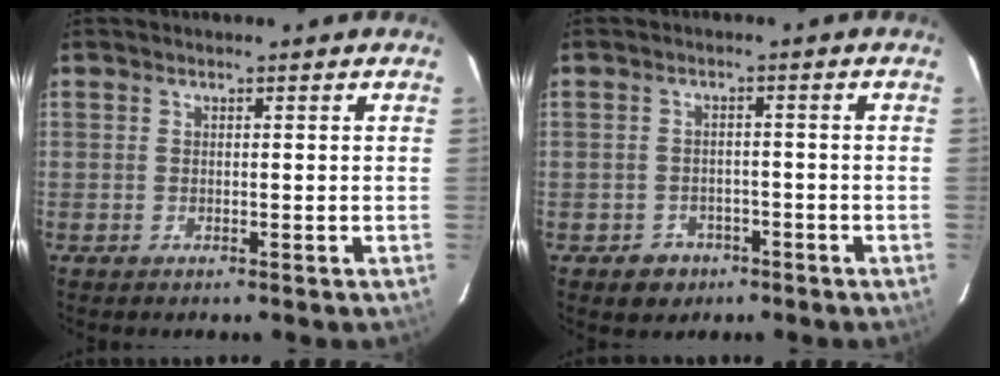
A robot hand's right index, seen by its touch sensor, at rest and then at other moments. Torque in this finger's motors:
{"motor_torque": [-0.05, -0.11, -0.05, -0.05]}